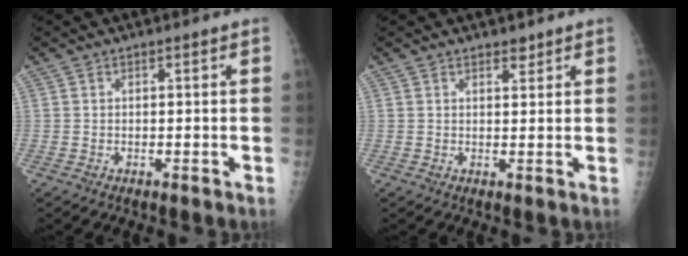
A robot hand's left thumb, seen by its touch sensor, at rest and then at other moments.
{"total": 1.7, "force": [1.4, 0.8, 0.6], "torque": [0.002, -0.009, 0.019]}